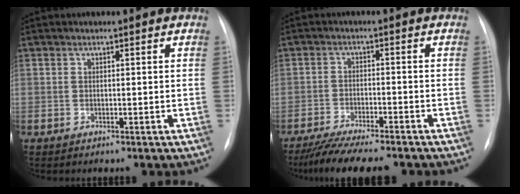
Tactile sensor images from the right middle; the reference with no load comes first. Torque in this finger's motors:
{"motor_torque": [0.37, -0.38, 0.13, 0.04]}